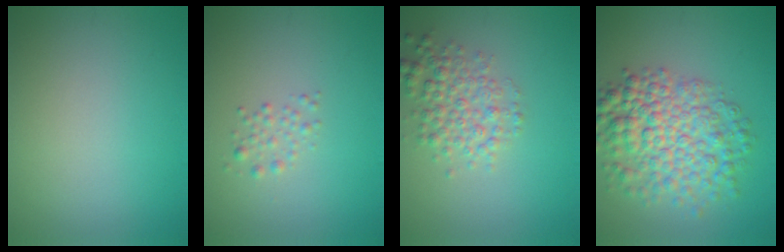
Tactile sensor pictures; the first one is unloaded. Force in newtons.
{"total": 1.2, "press": 1.2, "slide": 0.0}
{"total": 3.5, "press": 3.5, "slide": 0.1}
{"total": 7.4, "press": 7.4, "slide": 0.2}